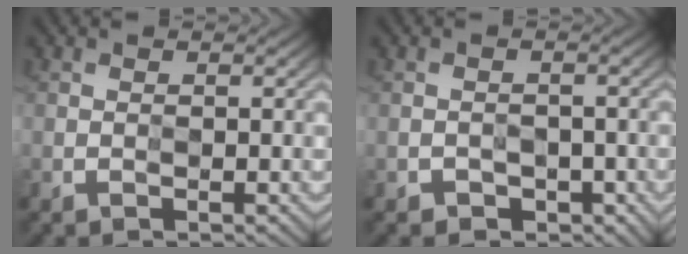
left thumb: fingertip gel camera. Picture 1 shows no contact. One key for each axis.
{"total": 1.4, "fx": -1.0, "fy": 0.5, "fz": -0.9, "tx": 0.020, "ty": 0.001, "tz": -0.016}